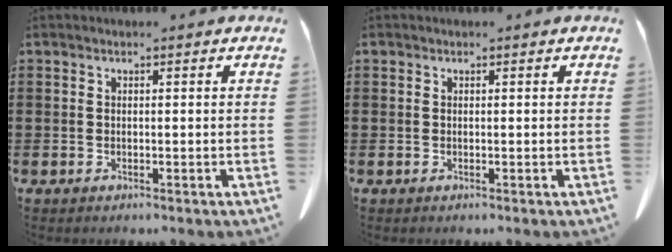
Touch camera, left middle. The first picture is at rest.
{"total": 0.0}